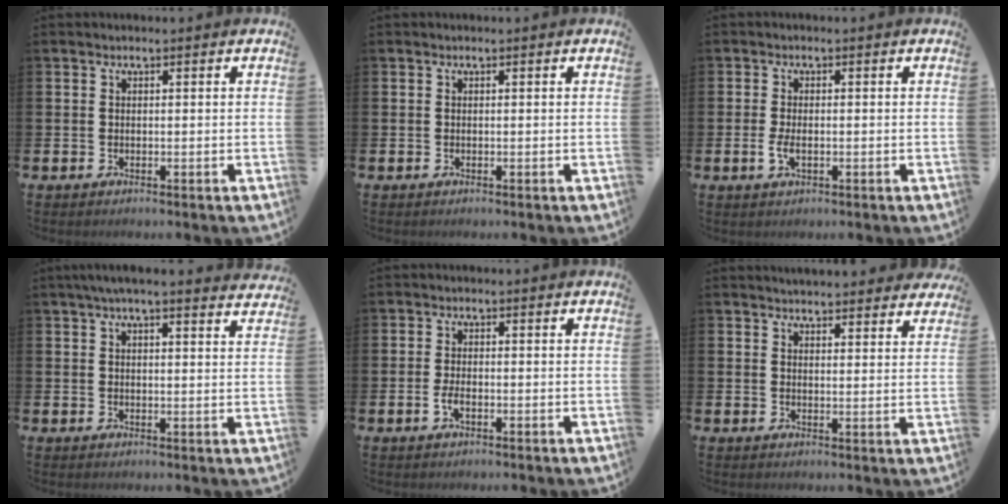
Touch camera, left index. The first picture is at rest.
{"total": 0.0}
{"total": 2.3, "force": [-0.3, 1.1, 2.0], "torque": [-0.030, -0.001, -0.008]}
{"total": 4.1, "force": [3.7, 0.0, 1.6], "torque": [-0.034, -0.011, 0.066]}
{"total": 2.0, "force": [-0.7, 0.9, 1.7], "torque": [-0.024, -0.003, -0.014]}
{"total": 4.0, "force": [4.0, 0.5, 0.1], "torque": [-0.004, -0.020, 0.073]}